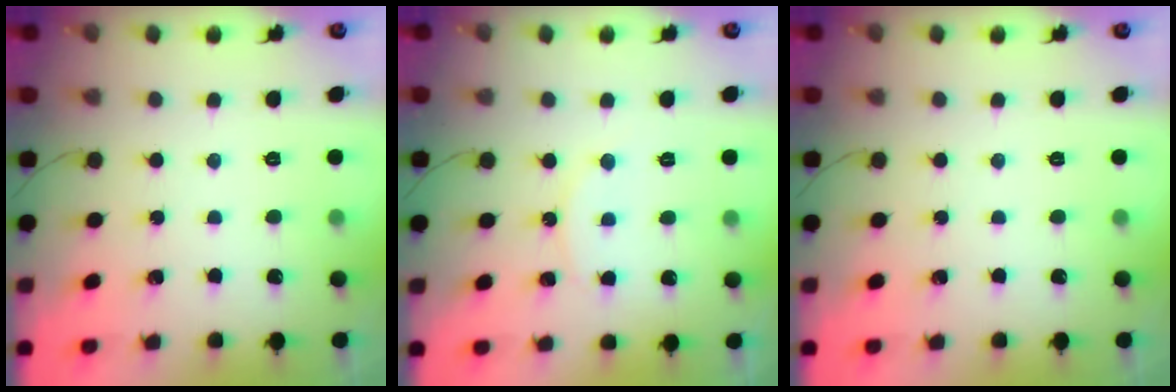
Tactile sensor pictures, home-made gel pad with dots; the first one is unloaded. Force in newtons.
{"total": 7.9, "press": 7.9, "slide": 0.4}
{"total": 0.0}